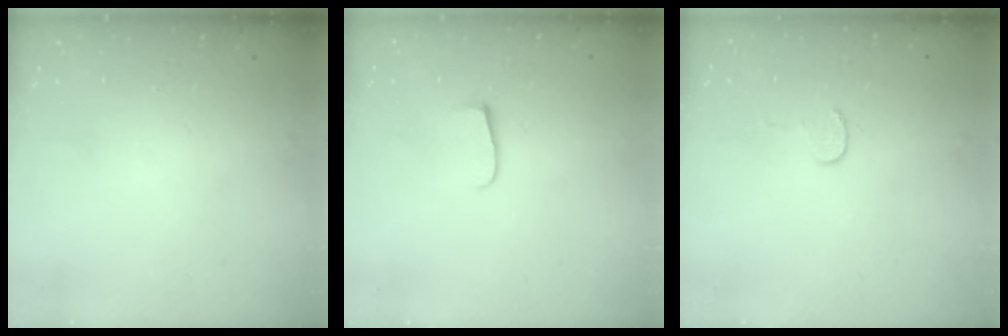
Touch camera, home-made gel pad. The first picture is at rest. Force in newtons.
{"total": 6.0, "press": 5.9, "slide": 0.7}
{"total": 3.7, "press": 3.7, "slide": 0.4}